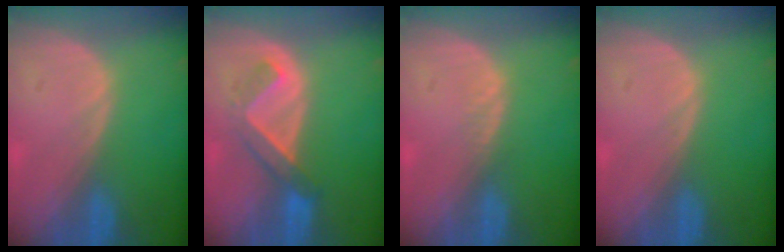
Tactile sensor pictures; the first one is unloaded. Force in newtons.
{"total": 5.2, "press": 4.7, "slide": 2.3}
{"total": 0.9, "press": 0.9, "slide": 0.2}
{"total": 0.0}